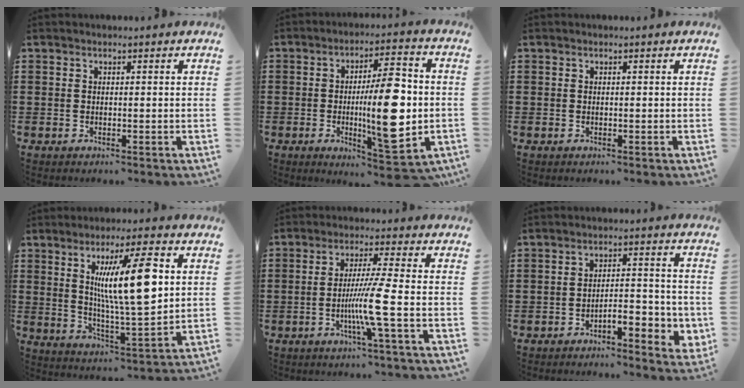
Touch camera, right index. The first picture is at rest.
{"total": 14.0, "force": [-1.6, 4.1, 13.2], "torque": [-0.207, -0.013, -0.030]}
{"total": 0.0}
{"total": 13.8, "force": [3.9, 2.8, 13.0], "torque": [-0.230, 0.005, 0.061]}
{"total": 7.5, "force": [-2.2, -1.0, 7.1], "torque": [-0.133, -0.019, -0.046]}
{"total": 4.5, "force": [-3.0, 1.3, 3.1], "torque": [-0.052, 0.010, -0.055]}